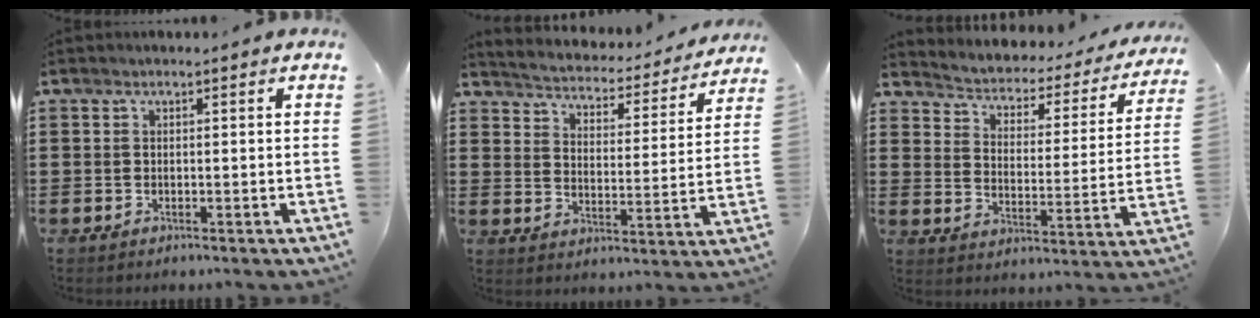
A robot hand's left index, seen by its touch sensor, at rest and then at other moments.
{"total": 3.1, "force": [3.1, -0.1, 0.0], "torque": [-0.023, -0.035, 0.042]}
{"total": 1.8, "force": [1.5, 0.8, 0.3], "torque": [-0.022, -0.024, 0.014]}